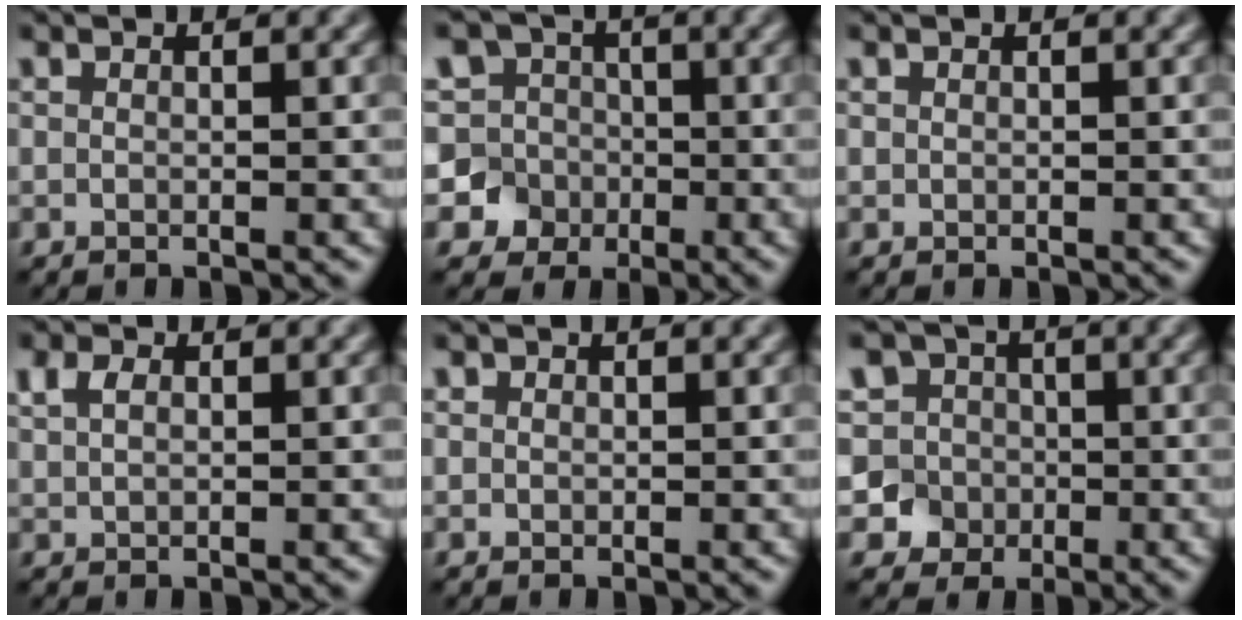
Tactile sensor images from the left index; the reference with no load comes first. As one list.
[{"total": 8.7, "force": [0.4, 8.4, 2.3], "torque": [-0.054, 0.036, -0.021]}, {"total": 0.0}, {"total": 1.7, "force": [0.8, 1.0, 1.1], "torque": [-0.024, 0.006, 0.016]}, {"total": 0.6, "force": [0.2, 0.5, 0.1], "torque": [0.004, -0.001, 0.000]}, {"total": 6.5, "force": [1.1, 6.1, 1.9], "torque": [-0.017, 0.025, -0.018]}]